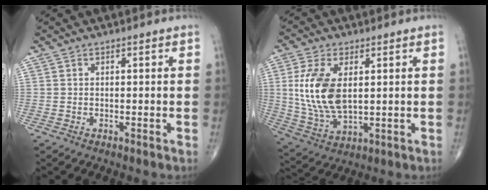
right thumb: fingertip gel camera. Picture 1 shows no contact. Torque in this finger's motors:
{"motor_torque": [0.99, 2.35, 1.44, 0.21, 0.49]}